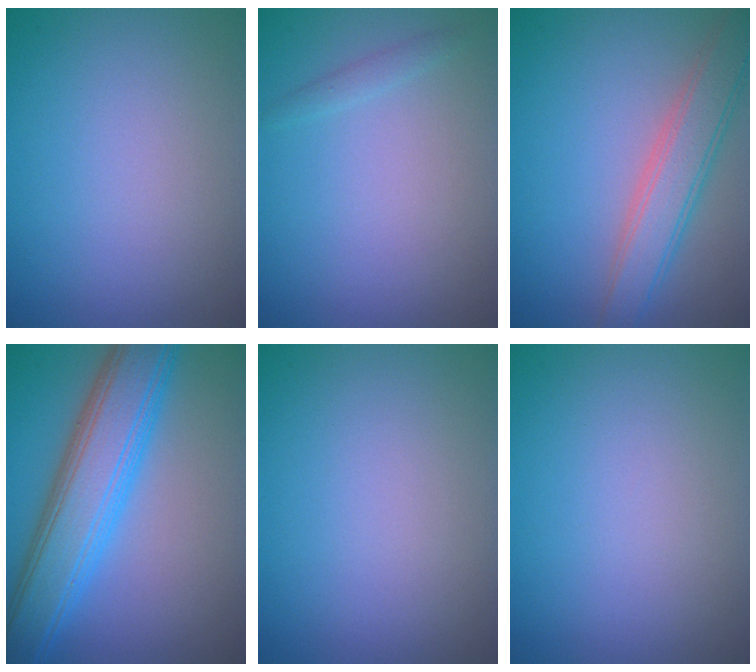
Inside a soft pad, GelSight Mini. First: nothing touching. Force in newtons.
{"total": 0.8, "press": 0.8, "slide": 0.1}
{"total": 4.6, "press": 4.6, "slide": 0.3}
{"total": 8.1, "press": 8.1, "slide": 0.1}
{"total": 0.0}
{"total": 0.0}